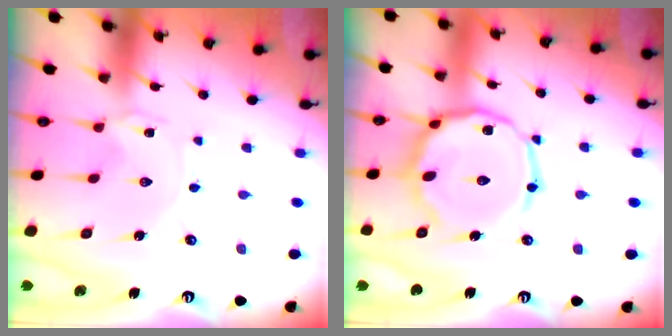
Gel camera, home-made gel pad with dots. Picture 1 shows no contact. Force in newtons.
{"total": 16.1, "press": 16.0, "slide": 1.0}